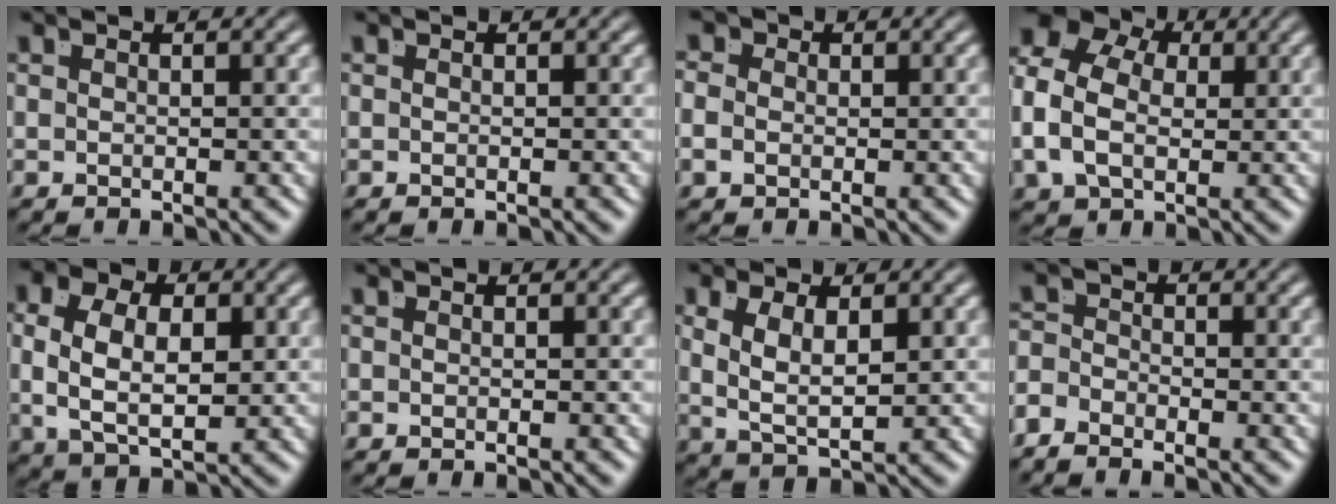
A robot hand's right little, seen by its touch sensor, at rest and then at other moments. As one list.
[{"total": 0.0}, {"total": 2.2, "force": [0.0, 2.0, 1.0], "torque": [-0.020, 0.000, -0.006]}, {"total": 11.4, "force": [2.6, 9.3, 6.1], "torque": [-0.121, 0.013, 0.025]}, {"total": 7.4, "force": [0.2, 5.2, 5.3], "torque": [-0.101, -0.014, 0.007]}, {"total": 0.0}, {"total": 4.7, "force": [0.4, 2.8, 3.7], "torque": [-0.080, -0.015, 0.015]}, {"total": 2.2, "force": [-1.7, 1.3, 0.5], "torque": [-0.006, -0.016, -0.031]}]